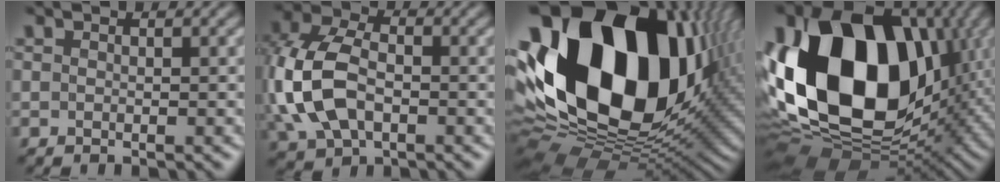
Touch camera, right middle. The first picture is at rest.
{"total": 8.5, "force": [-0.4, 6.1, 6.0], "torque": [-0.162, 0.003, -0.010]}
{"total": 21.8, "force": [4.4, 14.2, 15.9], "torque": [-0.343, 0.000, 0.088]}
{"total": 19.8, "force": [2.2, 14.2, 13.6], "torque": [-0.306, -0.010, 0.048]}